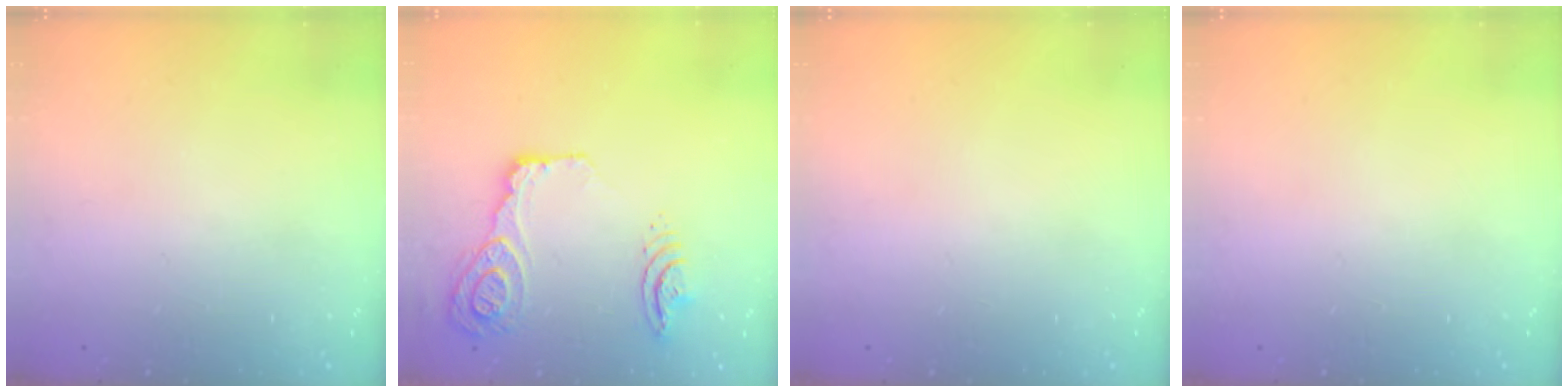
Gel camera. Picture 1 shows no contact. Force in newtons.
{"total": 30.8, "press": 21.2, "slide": 22.4}
{"total": 0.0}
{"total": 0.0}